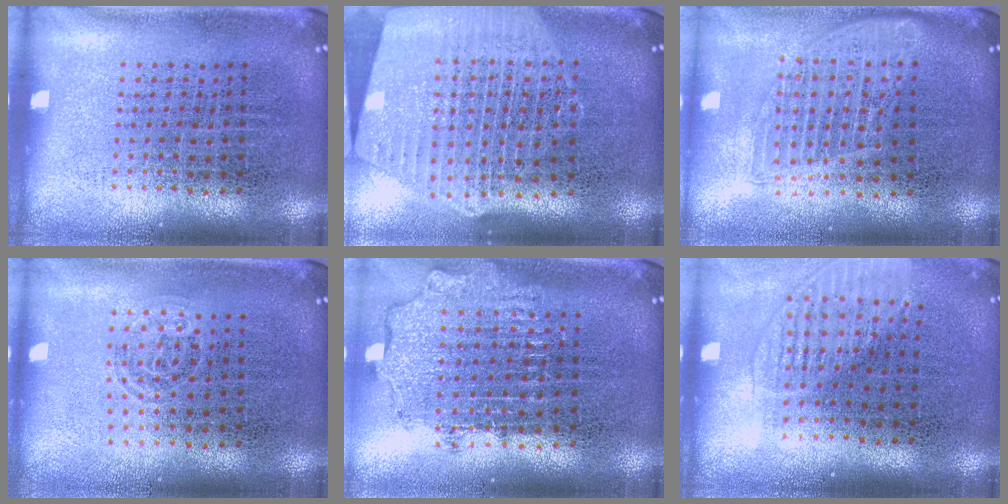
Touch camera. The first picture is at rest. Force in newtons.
{"total": 2.8, "press": 2.3, "slide": 1.5}
{"total": 1.6, "press": 1.4, "slide": 0.7}
{"total": 0.8, "press": 0.5, "slide": 0.5}
{"total": 1.9, "press": 1.5, "slide": 1.1}
{"total": 1.3, "press": 1.2, "slide": 0.6}